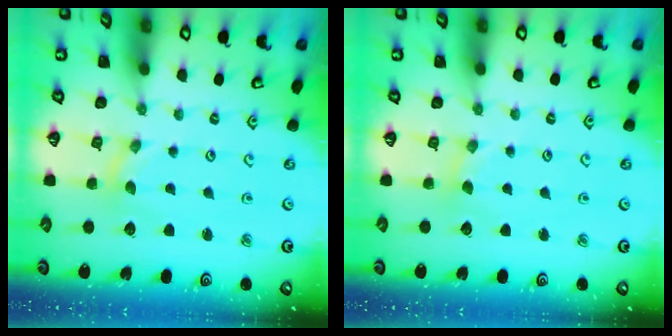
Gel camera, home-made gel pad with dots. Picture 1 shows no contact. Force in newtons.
{"total": 1.1, "press": 1.1, "slide": 0.3}